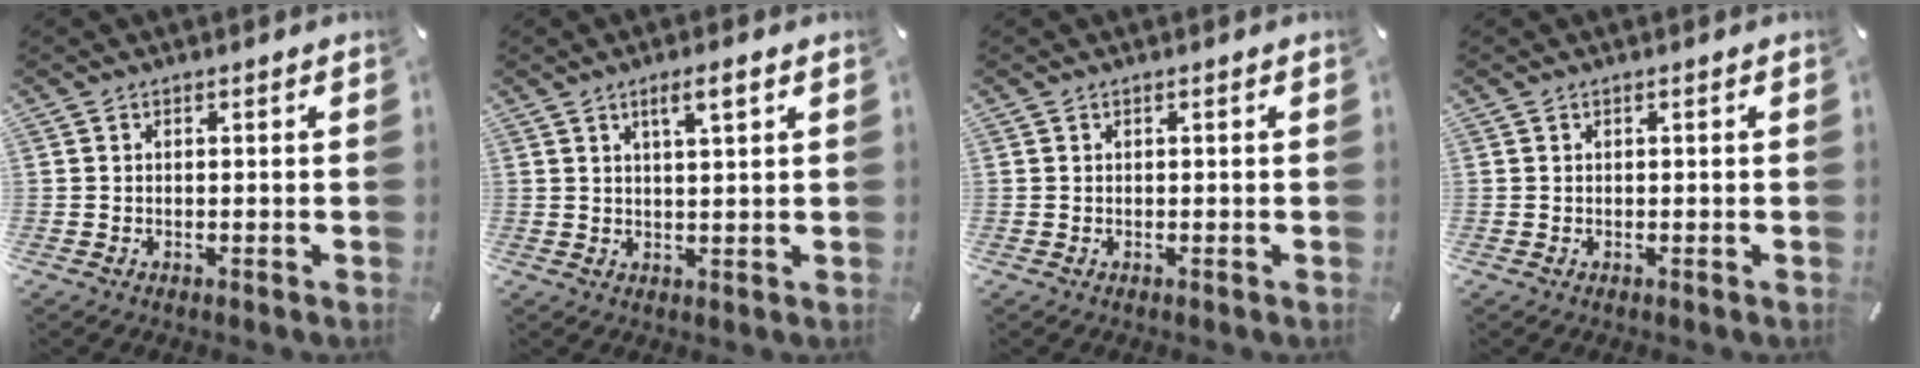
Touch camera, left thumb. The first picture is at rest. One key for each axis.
{"total": 4.4, "fx": 2.4, "fy": 0.5, "fz": 3.6, "tx": -0.074, "ty": 0.000, "tz": 0.040}
{"total": 0.0}
{"total": 0.0}